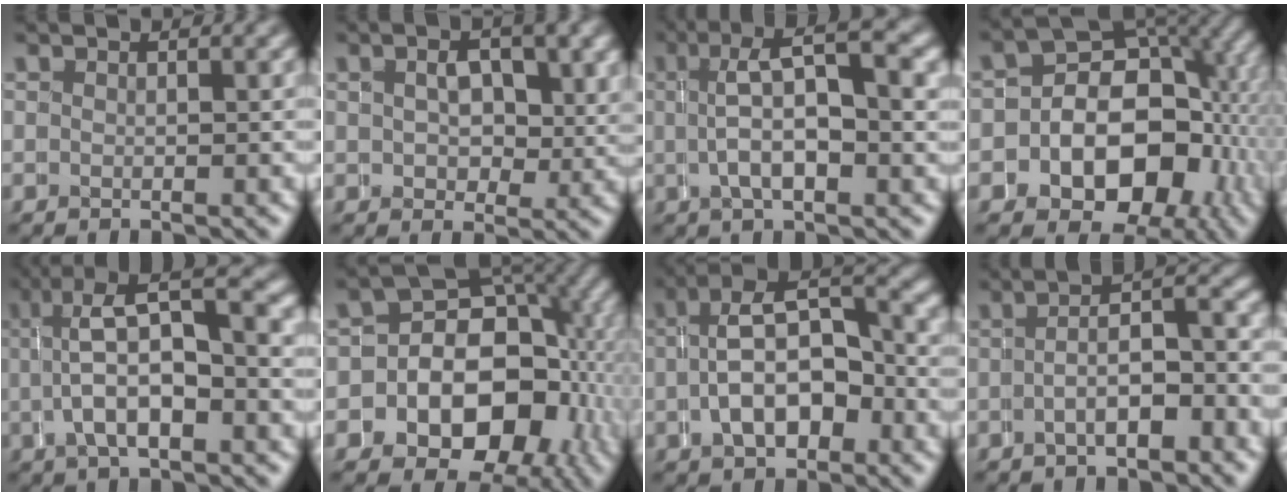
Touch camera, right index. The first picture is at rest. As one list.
[{"total": 3.3, "force": [1.2, 1.8, 2.5], "torque": [-0.033, -0.003, 0.024]}, {"total": 5.2, "force": [1.1, 1.1, 5.0], "torque": [-0.069, 0.020, 0.013]}, {"total": 13.4, "force": [-1.1, 10.4, 8.4], "torque": [-0.133, -0.027, -0.020]}, {"total": 8.0, "force": [1.4, 3.1, 7.3], "torque": [-0.111, 0.016, 0.017]}, {"total": 15.1, "force": [-1.4, 12.1, 8.9], "torque": [-0.153, -0.033, -0.028]}, {"total": 6.1, "force": [-0.5, 3.0, 5.3], "torque": [-0.080, 0.003, -0.006]}, {"total": 4.7, "force": [-2.2, 1.3, 3.9], "torque": [-0.051, 0.001, -0.034]}]